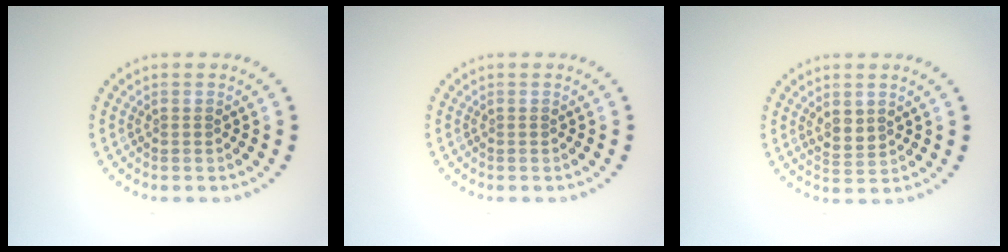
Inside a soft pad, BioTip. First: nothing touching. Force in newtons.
{"total": 0.0}
{"total": 1.9, "press": 1.6, "slide": 1.1}